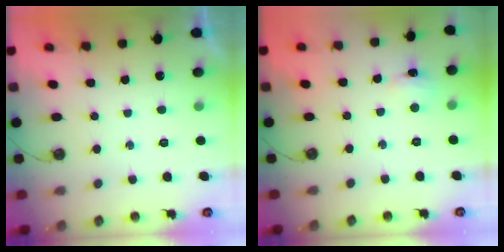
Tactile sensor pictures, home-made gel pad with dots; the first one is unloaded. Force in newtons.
{"total": 2.9, "press": 2.8, "slide": 0.6}